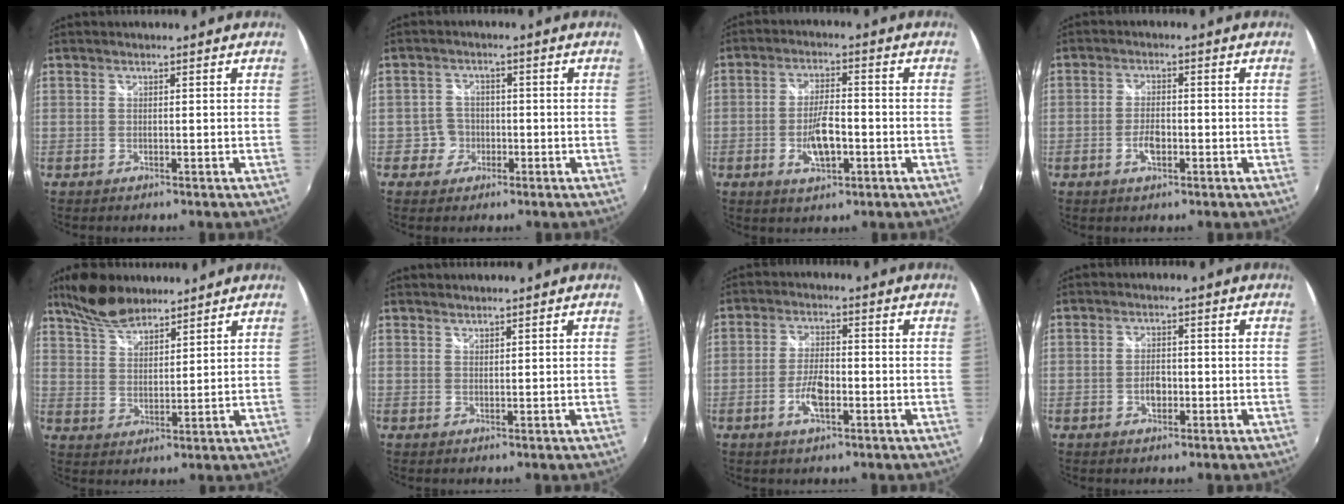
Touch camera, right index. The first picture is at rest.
{"total": 3.7, "force": [-1.3, 3.4, -0.1], "torque": [0.005, 0.016, -0.024]}
{"total": 7.1, "force": [-2.3, 2.7, 6.2], "torque": [-0.121, -0.002, -0.036]}
{"total": 3.7, "force": [-1.4, 1.9, 2.9], "torque": [-0.058, 0.000, -0.026]}
{"total": 9.3, "force": [7.6, 3.4, 4.2], "torque": [-0.083, 0.020, 0.144]}
{"total": 0.8, "force": [0.8, 0.2, 0.0], "torque": [0.001, 0.001, 0.016]}
{"total": 5.6, "force": [-2.2, 2.2, 4.7], "torque": [-0.097, 0.001, -0.041]}
{"total": 2.8, "force": [-0.9, 1.8, 1.9], "torque": [-0.034, 0.001, -0.016]}